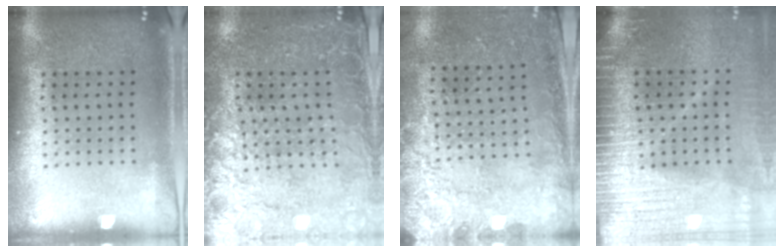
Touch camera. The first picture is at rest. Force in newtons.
{"total": 3.1, "press": 2.9, "slide": 0.9}
{"total": 2.6, "press": 2.3, "slide": 1.1}
{"total": 3.8, "press": 3.3, "slide": 1.9}